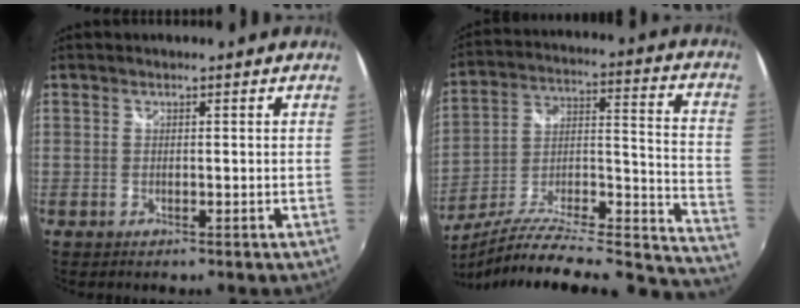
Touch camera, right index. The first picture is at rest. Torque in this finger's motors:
{"motor_torque": [-1.06, -0.98, 0.00, -0.01]}